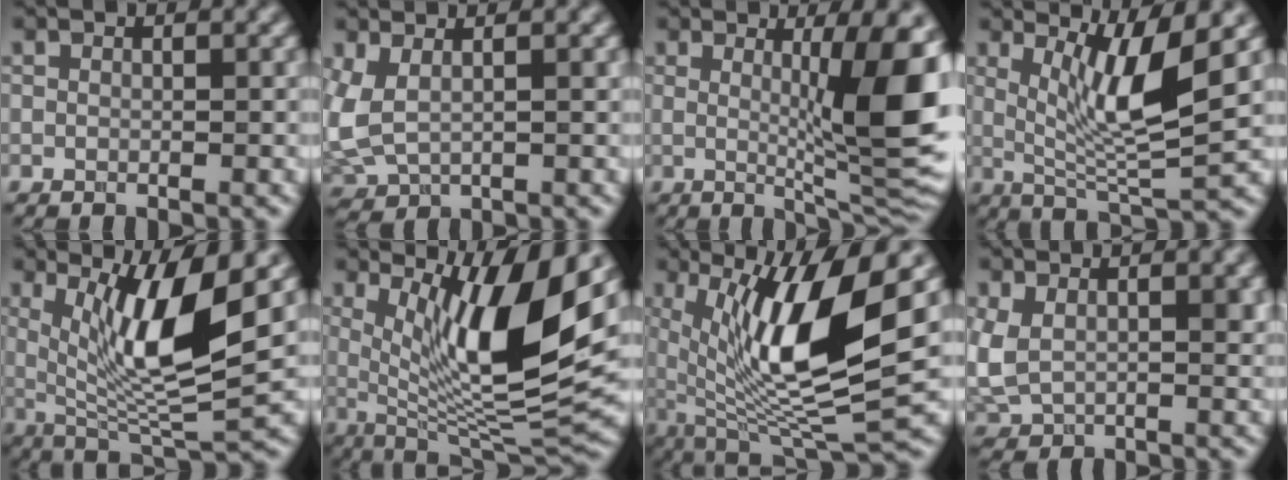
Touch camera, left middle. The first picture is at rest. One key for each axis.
{"total": 3.3, "fx": 1.1, "fy": 1.6, "fz": 2.6, "tx": -0.081, "ty": -0.005, "tz": 0.033}
{"total": 10.7, "fx": 1.2, "fy": 2.2, "fz": 10.4, "tx": -0.133, "ty": -0.017, "tz": 0.031}
{"total": 7.0, "fx": 1.9, "fy": 1.3, "fz": 6.6, "tx": -0.118, "ty": -0.013, "tz": 0.045}
{"total": 9.3, "fx": 2.2, "fy": 2.2, "fz": 8.8, "tx": -0.147, "ty": -0.017, "tz": 0.051}
{"total": 11.9, "fx": 3.5, "fy": 3.0, "fz": 11.0, "tx": -0.170, "ty": -0.010, "tz": 0.073}
{"total": 11.7, "fx": 2.3, "fy": 3.1, "fz": 11.0, "tx": -0.198, "ty": -0.012, "tz": 0.055}
{"total": 5.4, "fx": 1.6, "fy": 3.2, "fz": 4.0, "tx": -0.104, "ty": -0.013, "tz": 0.045}